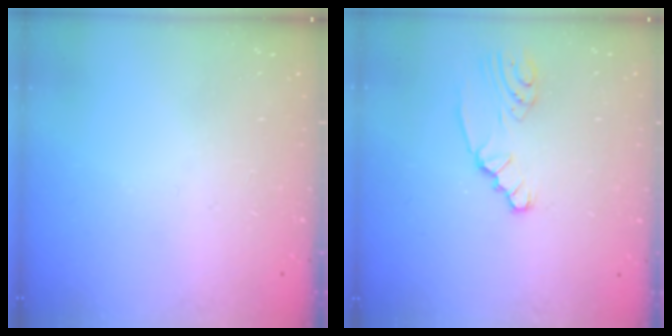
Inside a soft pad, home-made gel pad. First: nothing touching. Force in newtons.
{"total": 2.4, "press": 2.4, "slide": 0.1}